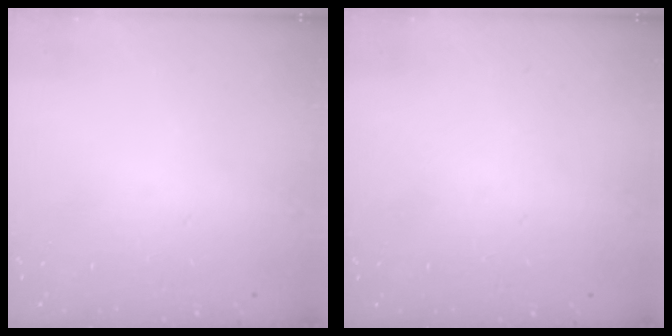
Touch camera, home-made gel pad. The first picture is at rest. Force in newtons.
{"total": 0.0}